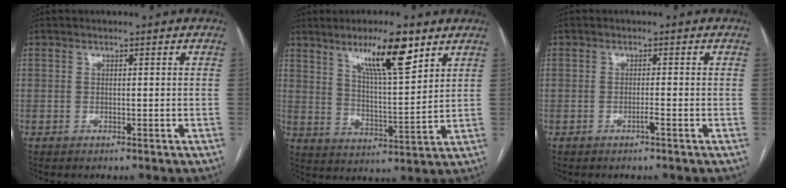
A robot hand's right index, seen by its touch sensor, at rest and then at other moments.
{"total": 11.7, "force": [7.3, 1.8, 9.0], "torque": [-0.153, -0.003, 0.125]}
{"total": 1.1, "force": [-0.6, -0.2, 0.8], "torque": [-0.015, 0.000, -0.011]}